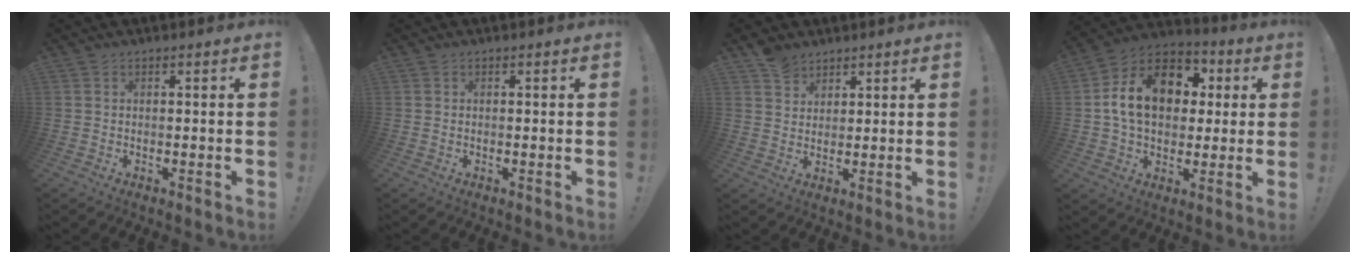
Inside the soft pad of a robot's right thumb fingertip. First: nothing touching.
{"total": 0.0}
{"total": 5.7, "force": [4.4, 3.6, 0.9], "torque": [-0.006, -0.025, 0.083]}
{"total": 18.3, "force": [3.4, 13.4, 11.9], "torque": [-0.178, 0.012, 0.068]}